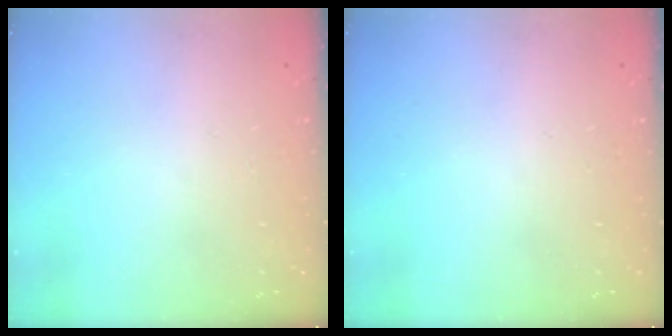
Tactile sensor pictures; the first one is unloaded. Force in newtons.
{"total": 0.0}